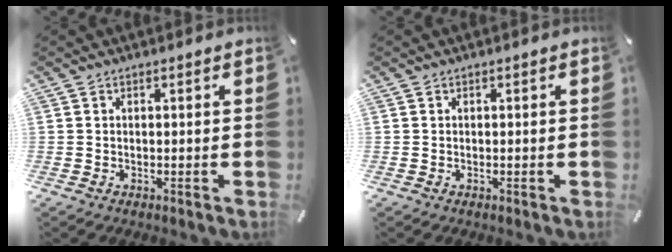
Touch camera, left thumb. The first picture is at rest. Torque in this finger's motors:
{"motor_torque": [0.00, 0.00, 0.00, 0.00, 0.00]}